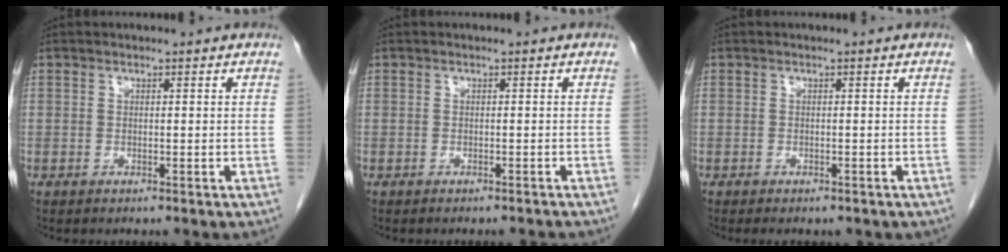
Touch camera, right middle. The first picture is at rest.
{"total": 2.4, "force": [-2.3, 0.0, 0.4], "torque": [-0.010, -0.008, -0.028]}
{"total": 3.9, "force": [-3.1, 1.6, 1.8], "torque": [-0.017, -0.005, -0.032]}